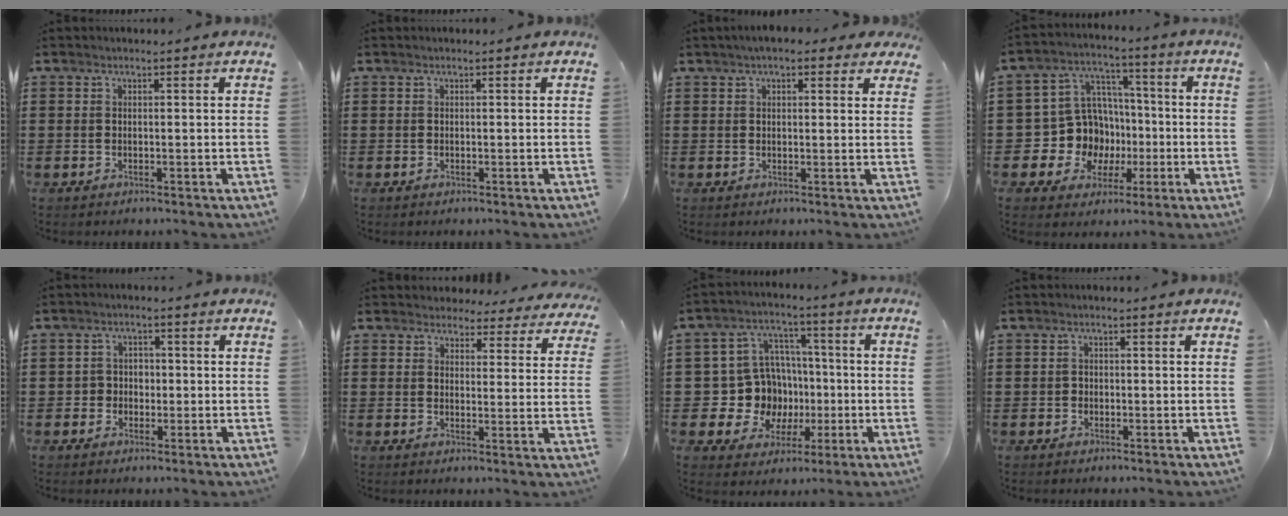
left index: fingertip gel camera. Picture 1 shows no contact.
{"total": 0.0}
{"total": 3.0, "force": [2.2, 1.2, 1.7], "torque": [-0.040, 0.006, 0.039]}
{"total": 10.6, "force": [-1.1, 10.2, 2.5], "torque": [-0.096, -0.002, -0.009]}
{"total": 2.5, "force": [-0.6, 2.4, 0.6], "torque": [-0.021, 0.007, -0.018]}
{"total": 3.7, "force": [3.6, 0.9, 0.3], "torque": [-0.015, -0.016, 0.063]}
{"total": 11.1, "force": [-0.7, 10.7, 3.1], "torque": [-0.102, -0.002, -0.002]}
{"total": 0.8, "force": [-0.4, 0.7, 0.1], "torque": [-0.006, 0.002, -0.009]}